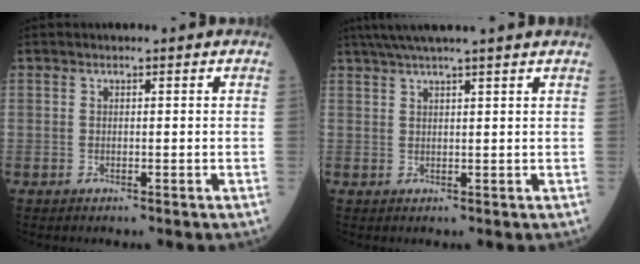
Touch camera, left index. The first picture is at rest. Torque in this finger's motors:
{"motor_torque": [-0.02, -0.33, 0.10, 0.10]}